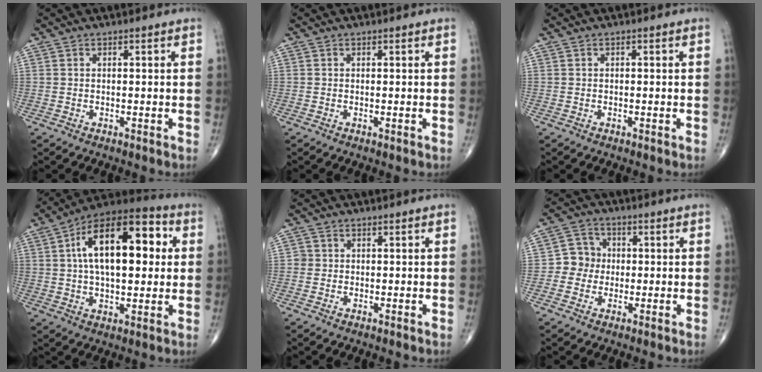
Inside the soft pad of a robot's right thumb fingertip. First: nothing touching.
{"total": 0.0}
{"total": 0.0}
{"total": 20.7, "force": [4.1, 10.3, 17.5], "torque": [-0.257, 0.023, 0.055]}
{"total": 1.0, "force": [-0.1, 1.0, 0.1], "torque": [0.005, 0.003, -0.002]}
{"total": 5.4, "force": [-0.4, 5.1, 1.5], "torque": [0.006, 0.012, -0.020]}